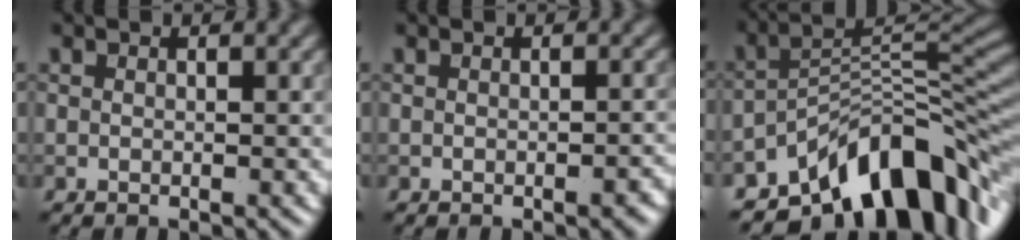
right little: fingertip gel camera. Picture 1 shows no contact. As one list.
[{"total": 1.2, "force": [-0.6, 0.3, 1.0], "torque": [-0.014, -0.002, -0.007]}, {"total": 11.6, "force": [-7.7, 4.9, 7.1], "torque": [-0.091, 0.008, -0.145]}]